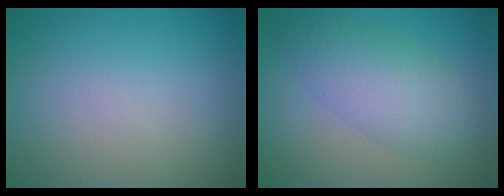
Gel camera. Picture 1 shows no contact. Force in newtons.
{"total": 4.9, "press": 4.9, "slide": 0.0}